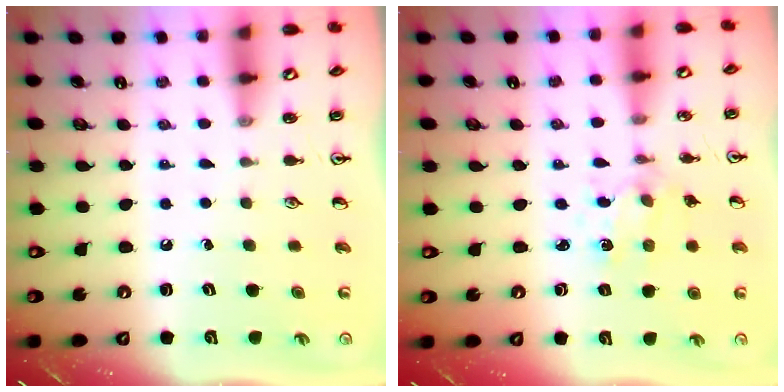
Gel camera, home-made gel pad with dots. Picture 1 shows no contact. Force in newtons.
{"total": 1.4, "press": 1.4, "slide": 0.3}